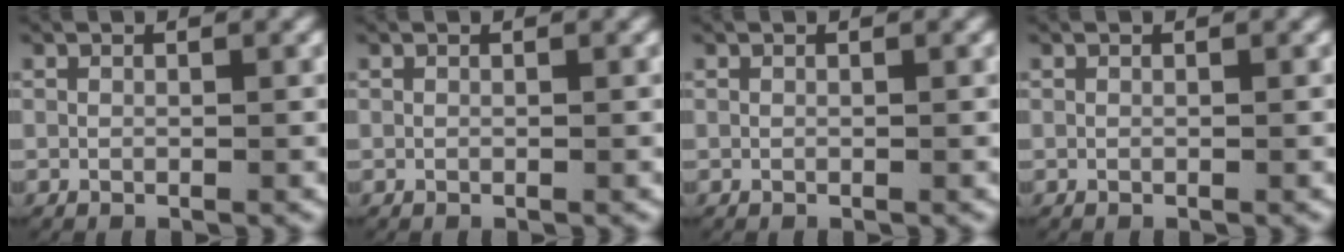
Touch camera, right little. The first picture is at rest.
{"total": 0.0}
{"total": 0.0}
{"total": 0.0}